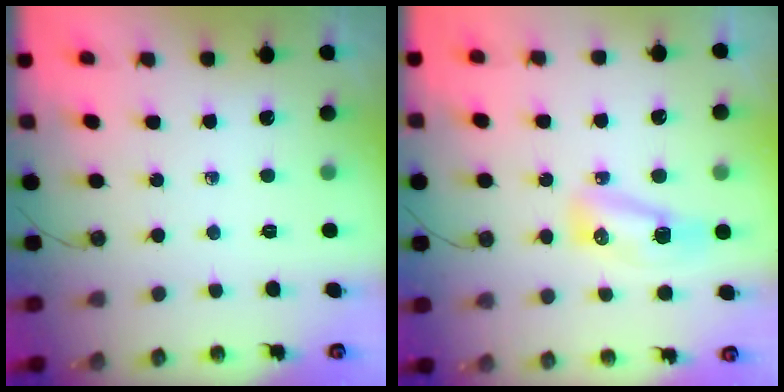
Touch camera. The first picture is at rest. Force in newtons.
{"total": 7.8, "press": 7.8, "slide": 1.0}